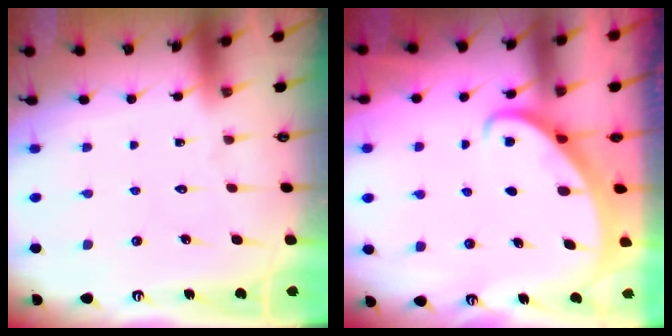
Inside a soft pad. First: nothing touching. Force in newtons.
{"total": 2.3, "press": 2.3, "slide": 0.2}